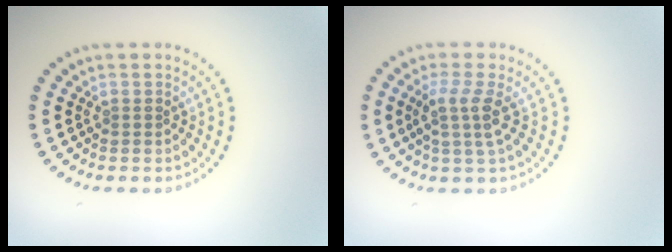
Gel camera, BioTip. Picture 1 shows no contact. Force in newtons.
{"total": 2.6, "press": 2.0, "slide": 1.7}